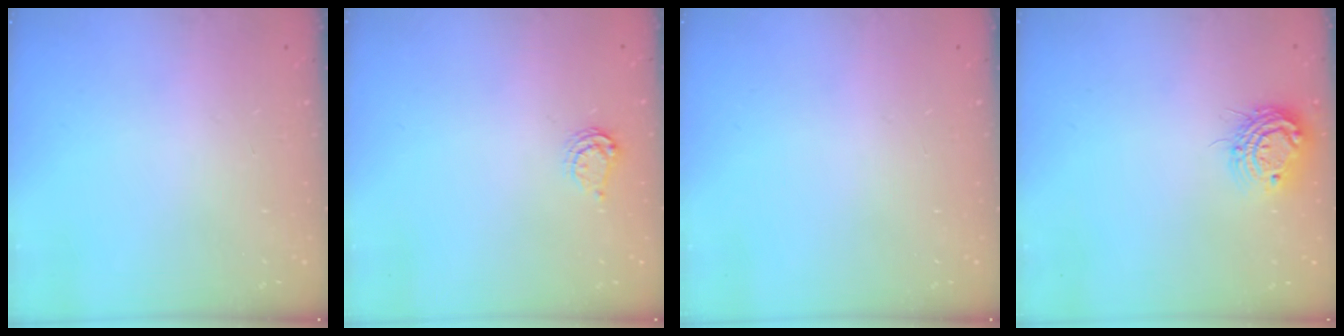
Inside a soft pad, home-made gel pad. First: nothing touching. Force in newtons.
{"total": 4.6, "press": 4.5, "slide": 0.6}
{"total": 0.0}
{"total": 10.3, "press": 10.2, "slide": 0.8}